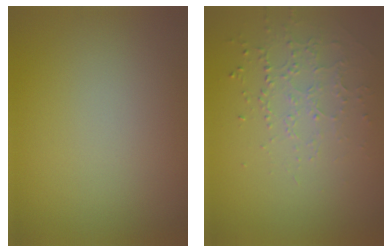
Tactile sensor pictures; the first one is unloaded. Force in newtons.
{"total": 1.5, "press": 1.2, "slide": 0.9}